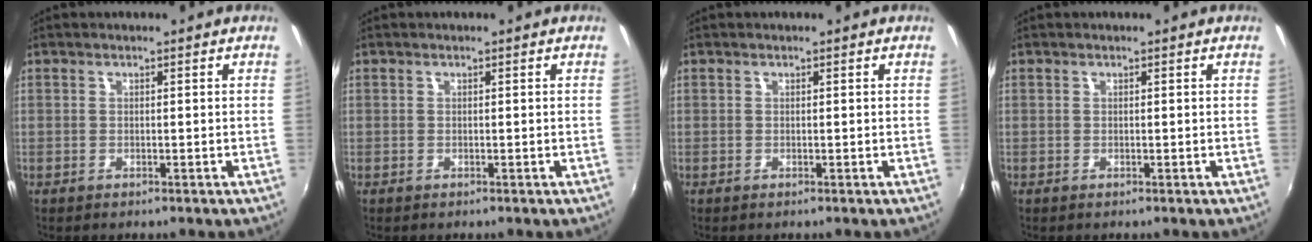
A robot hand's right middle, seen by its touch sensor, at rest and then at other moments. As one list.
[{"total": 0.0}, {"total": 0.0}, {"total": 0.0}]